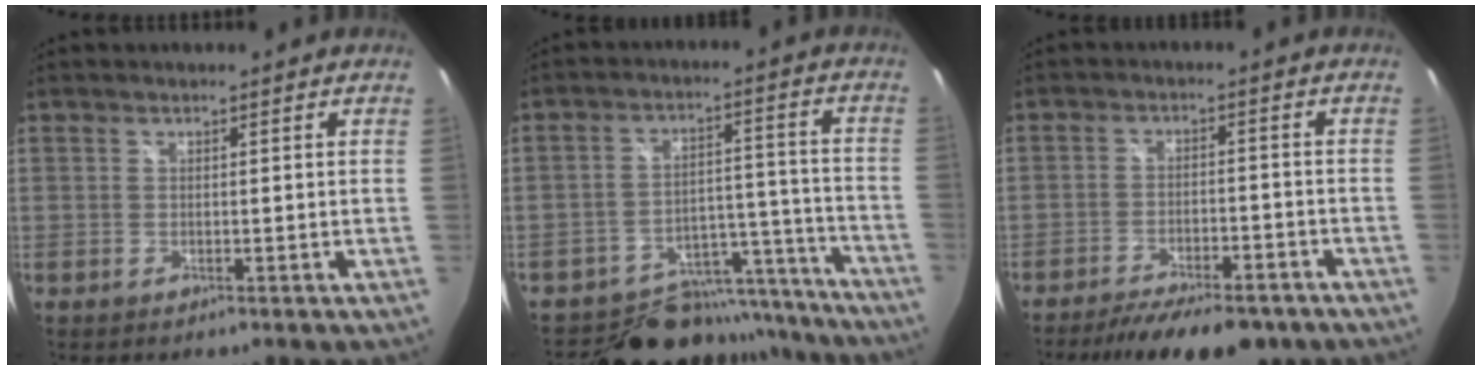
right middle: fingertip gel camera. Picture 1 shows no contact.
{"total": 17.6, "force": [-15.7, 7.6, 2.9], "torque": [-0.052, 0.063, -0.204]}
{"total": 15.2, "force": [-11.9, 4.9, 8.2], "torque": [-0.157, -0.025, -0.169]}